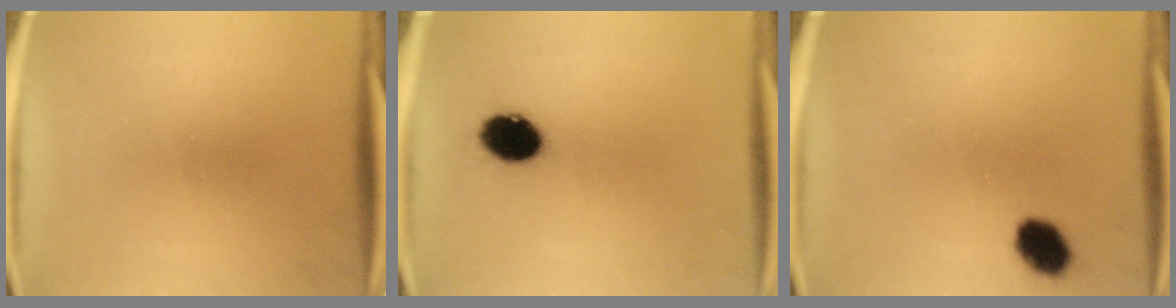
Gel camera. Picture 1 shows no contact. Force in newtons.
{"total": 8.6}
{"total": 6.1}